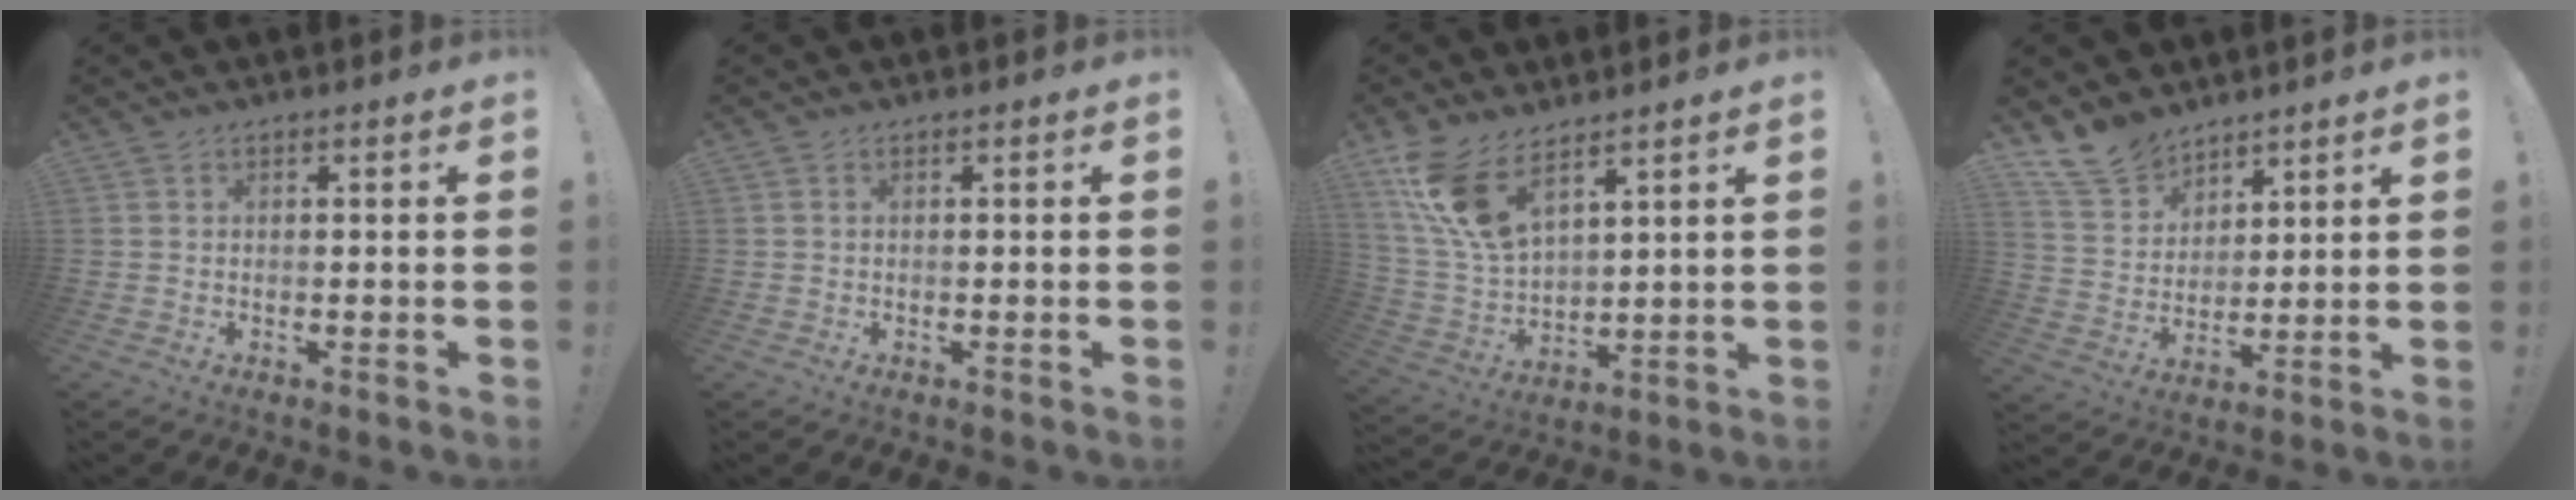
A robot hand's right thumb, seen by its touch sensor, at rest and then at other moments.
{"total": 0.0}
{"total": 14.2, "force": [9.4, 6.2, 8.6], "torque": [-0.188, -0.054, 0.179]}
{"total": 11.5, "force": [9.5, 6.1, 2.4], "torque": [-0.055, -0.067, 0.188]}